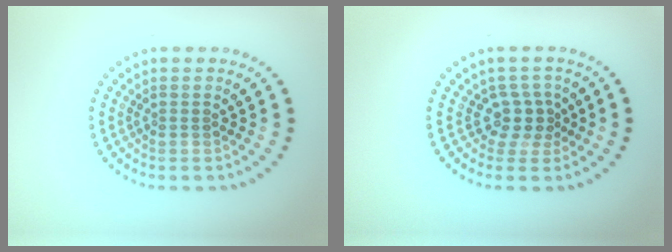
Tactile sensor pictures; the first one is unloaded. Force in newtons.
{"total": 2.4, "press": 1.8, "slide": 1.6}